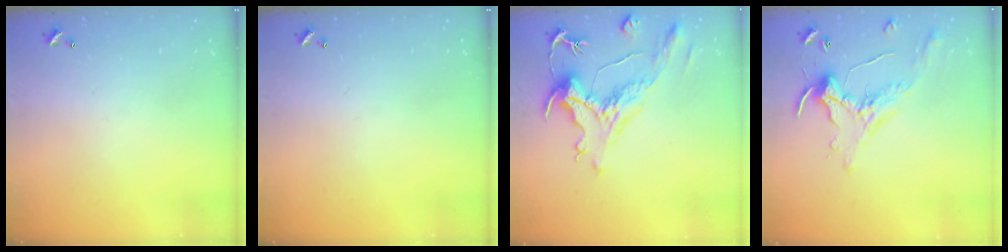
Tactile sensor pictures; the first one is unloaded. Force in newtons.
{"total": 0.0}
{"total": 1.9, "press": 0.9, "slide": 1.7}
{"total": 0.7, "press": 0.5, "slide": 0.4}